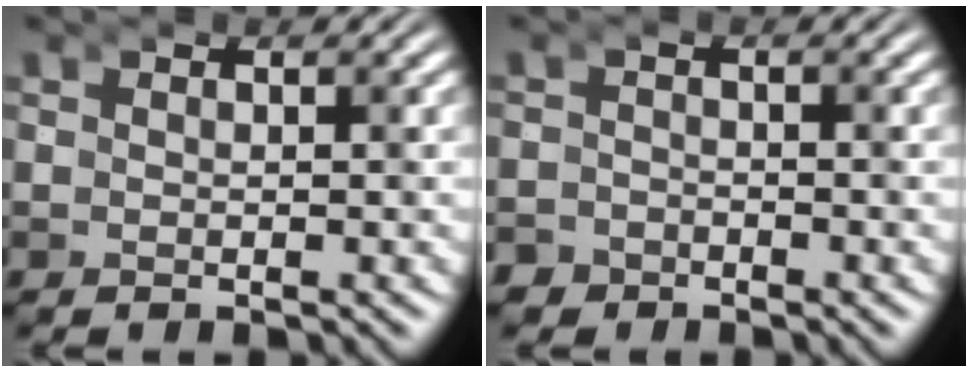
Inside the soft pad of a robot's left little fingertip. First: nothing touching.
{"total": 2.2, "force": [-2.0, 0.5, -0.8], "torque": [-0.001, -0.015, -0.036]}